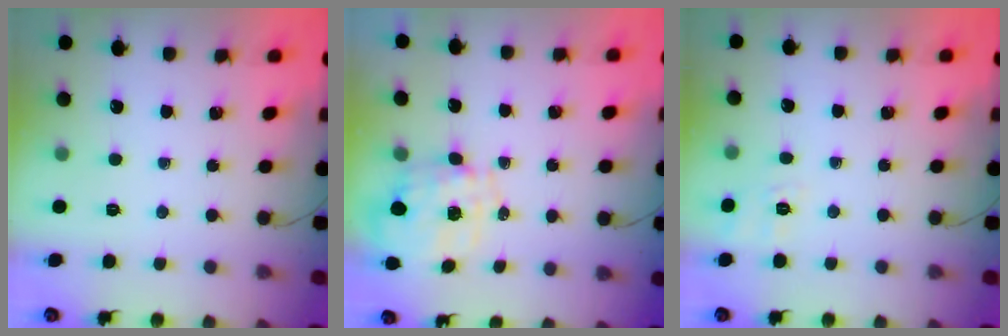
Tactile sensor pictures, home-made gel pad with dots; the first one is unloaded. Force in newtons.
{"total": 1.3, "press": 1.2, "slide": 0.4}
{"total": 2.2, "press": 0.8, "slide": 2.0}